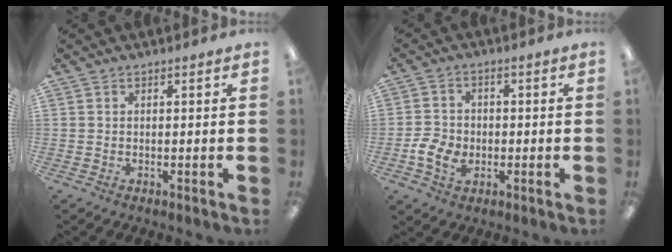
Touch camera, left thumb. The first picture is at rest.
{"total": 6.0, "force": [-1.8, 4.8, 3.2], "torque": [-0.065, 0.013, -0.030]}